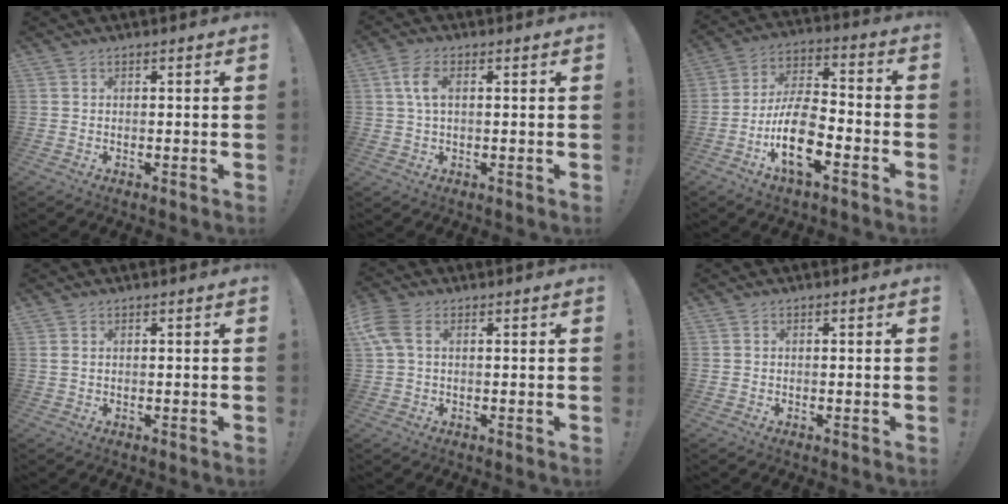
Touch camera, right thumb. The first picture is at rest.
{"total": 5.7, "force": [1.1, 2.9, 4.8], "torque": [-0.093, 0.005, 0.019]}
{"total": 16.6, "force": [-7.2, 7.7, 12.7], "torque": [-0.247, 0.040, -0.118]}
{"total": 0.8, "force": [0.4, 0.2, 0.7], "torque": [-0.017, 0.000, 0.008]}
{"total": 5.5, "force": [1.6, 3.0, 4.3], "torque": [-0.104, 0.001, 0.029]}
{"total": 0.0}